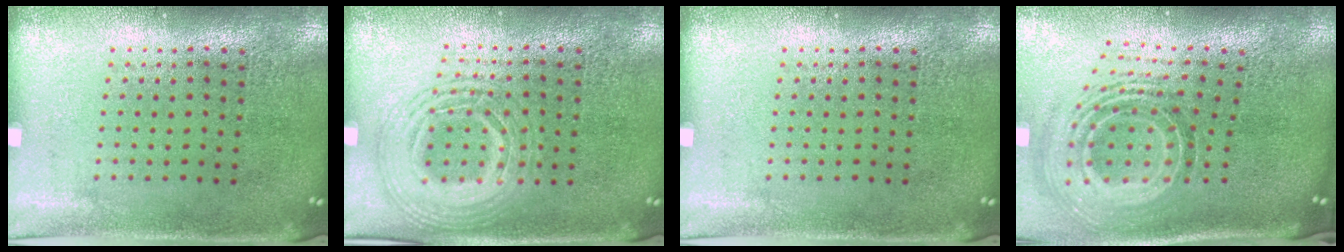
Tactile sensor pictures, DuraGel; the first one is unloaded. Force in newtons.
{"total": 2.4, "press": 2.4, "slide": 0.2}
{"total": 0.0}
{"total": 2.1, "press": 1.5, "slide": 1.5}